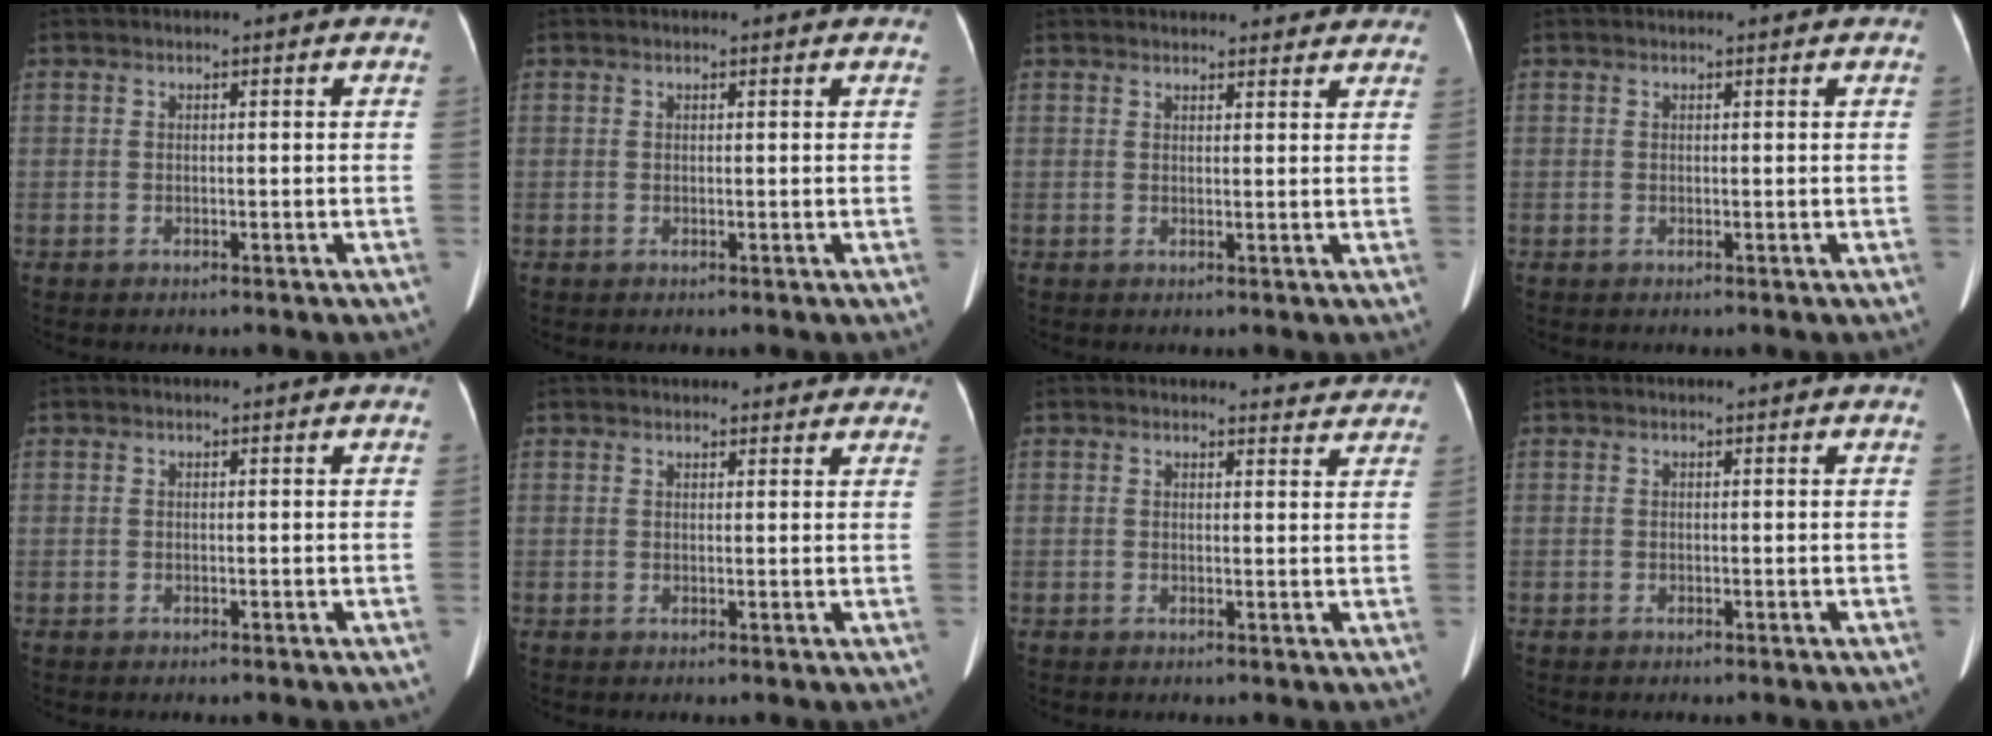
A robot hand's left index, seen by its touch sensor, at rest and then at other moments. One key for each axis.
{"total": 0.0}
{"total": 10.1, "fx": 9.2, "fy": 3.1, "fz": 2.7, "tx": -0.006, "ty": 0.024, "tz": 0.099}
{"total": 0.0}
{"total": 0.0}
{"total": 5.7, "fx": 5.1, "fy": 2.1, "fz": 1.3, "tx": 0.005, "ty": 0.019, "tz": 0.052}
{"total": 3.3, "fx": 3.1, "fy": 1.2, "fz": -0.3, "tx": 0.010, "ty": -0.007, "tz": 0.018}
{"total": 0.0}